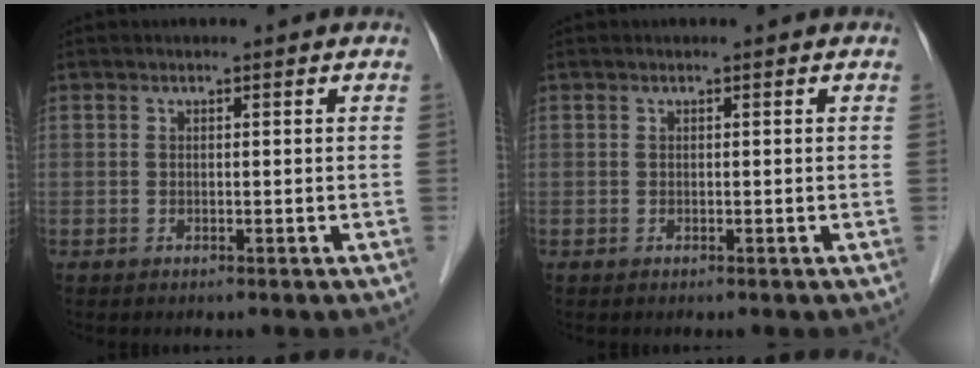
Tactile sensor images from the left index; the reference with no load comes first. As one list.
[{"total": 0.0}]